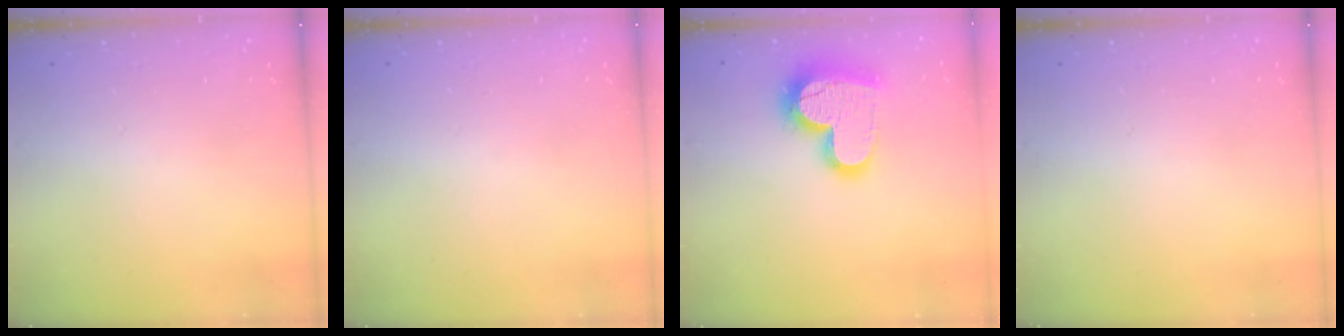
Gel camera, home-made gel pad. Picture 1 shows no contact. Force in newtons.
{"total": 0.8, "press": 0.5, "slide": 0.6}
{"total": 18.4, "press": 18.4, "slide": 1.4}
{"total": 0.0}